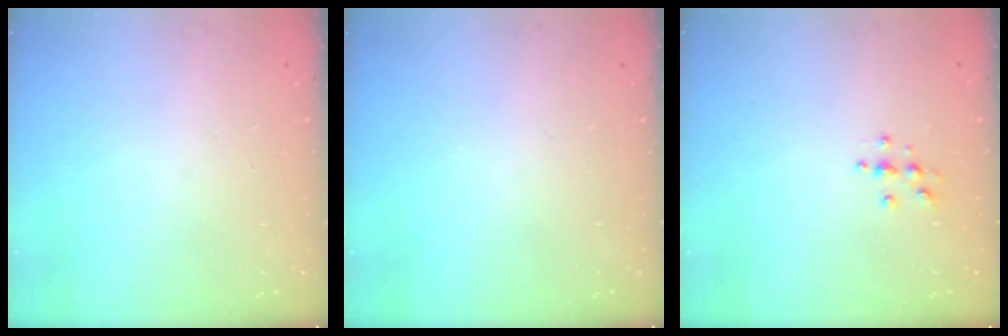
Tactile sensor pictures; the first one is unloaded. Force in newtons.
{"total": 0.0}
{"total": 4.6, "press": 4.5, "slide": 0.6}